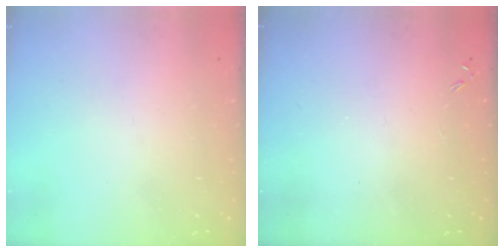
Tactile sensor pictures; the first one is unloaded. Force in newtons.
{"total": 0.0}